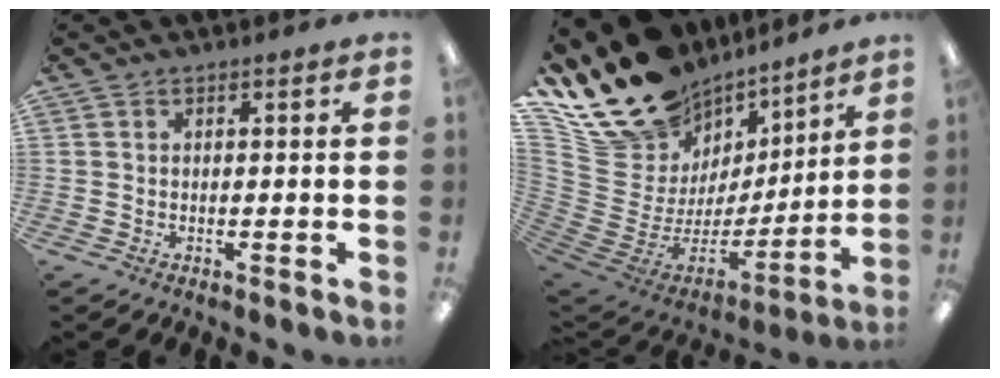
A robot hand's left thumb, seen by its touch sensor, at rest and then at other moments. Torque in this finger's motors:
{"motor_torque": [0.63, 0.18, 0.52, -2.25, 0.09]}